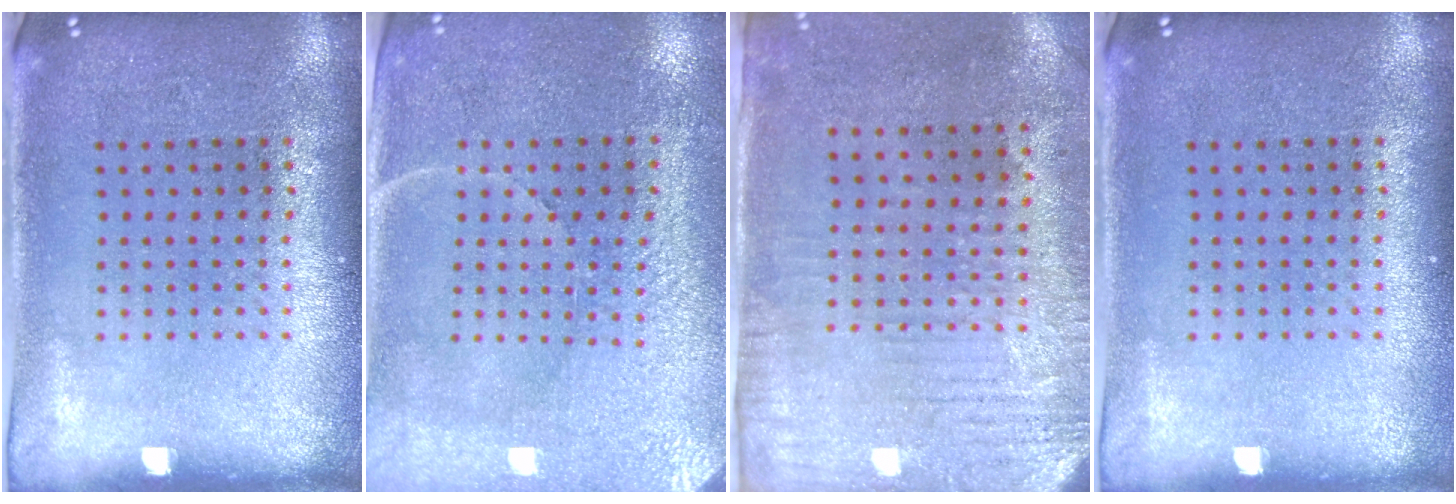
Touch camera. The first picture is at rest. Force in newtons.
{"total": 3.3, "press": 3.1, "slide": 1.1}
{"total": 3.0, "press": 2.5, "slide": 1.7}
{"total": 0.0}